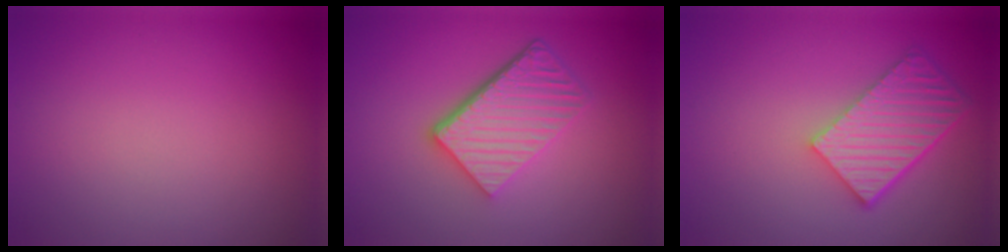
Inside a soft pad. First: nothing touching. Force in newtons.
{"total": 5.7, "press": 4.0, "slide": 4.1}
{"total": 5.8, "press": 4.5, "slide": 3.6}